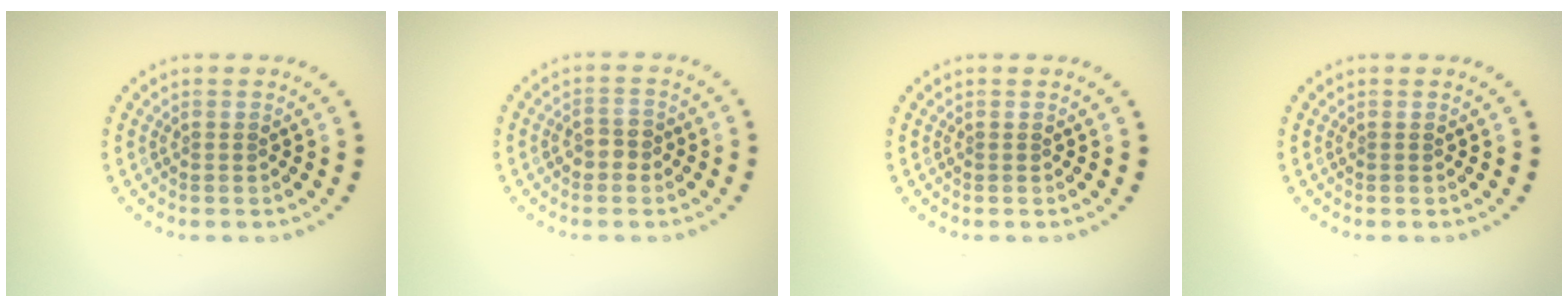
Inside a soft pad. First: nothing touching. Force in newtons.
{"total": 1.6, "press": 1.6, "slide": 0.4}
{"total": 0.0}
{"total": 0.0}